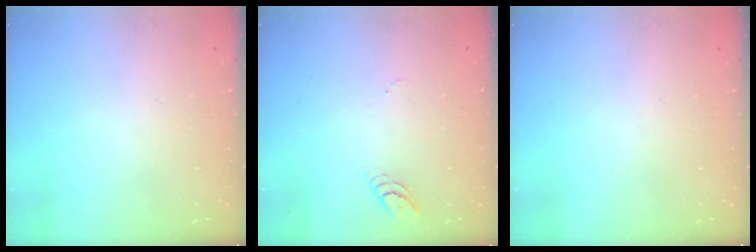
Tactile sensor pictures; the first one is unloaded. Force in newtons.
{"total": 3.1, "press": 3.1, "slide": 0.4}
{"total": 0.0}